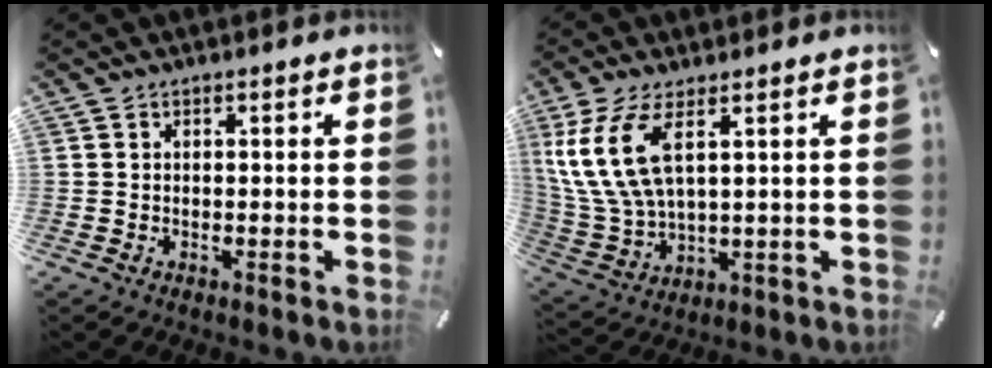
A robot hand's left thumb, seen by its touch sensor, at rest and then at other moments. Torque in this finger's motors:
{"motor_torque": [1.00, 1.26, 1.43, -1.34, 0.24]}